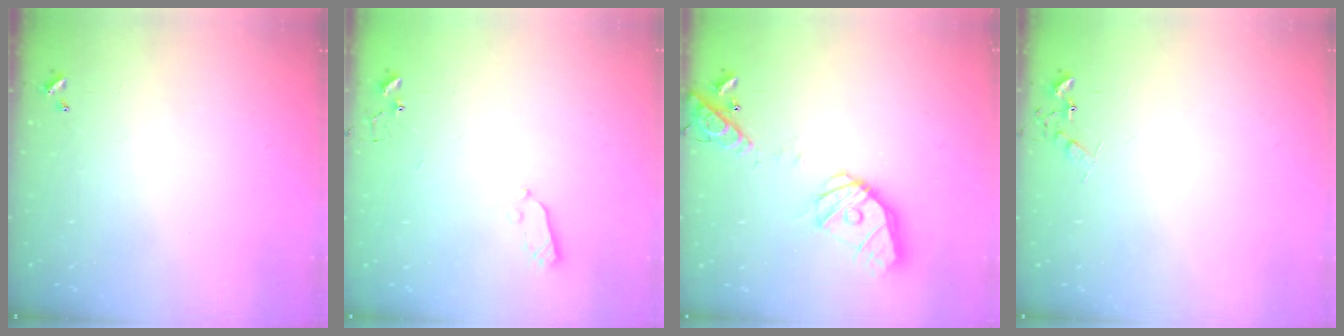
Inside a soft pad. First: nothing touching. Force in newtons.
{"total": 4.8, "press": 4.7, "slide": 0.6}
{"total": 19.5, "press": 19.4, "slide": 2.7}
{"total": 6.9, "press": 6.9, "slide": 0.5}